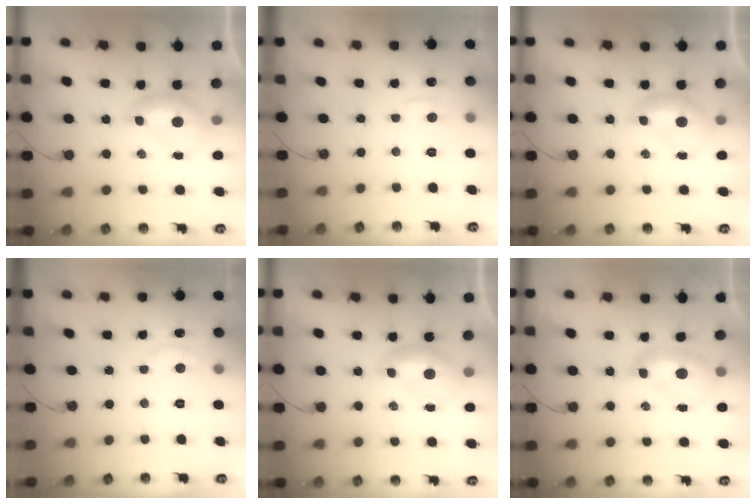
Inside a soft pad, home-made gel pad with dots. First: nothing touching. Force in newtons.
{"total": 1.0, "press": 0.6, "slide": 0.8}
{"total": 0.0}
{"total": 3.2, "press": 3.1, "slide": 0.5}
{"total": 0.0}
{"total": 2.3, "press": 2.2, "slide": 0.6}